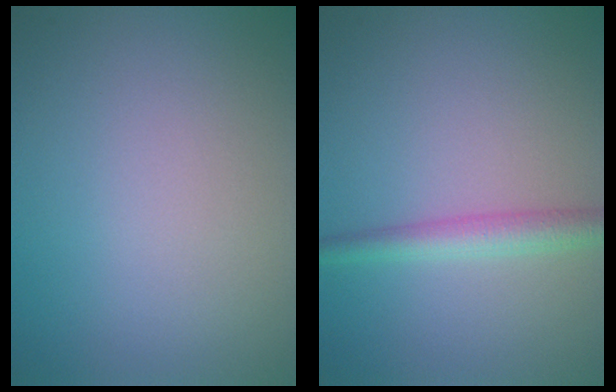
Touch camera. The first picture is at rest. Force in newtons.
{"total": 2.7, "press": 2.7, "slide": 0.1}